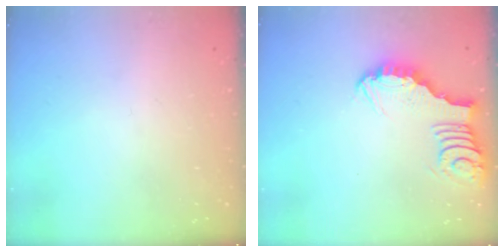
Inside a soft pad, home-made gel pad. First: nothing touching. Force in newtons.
{"total": 3.6, "press": 3.6, "slide": 0.2}